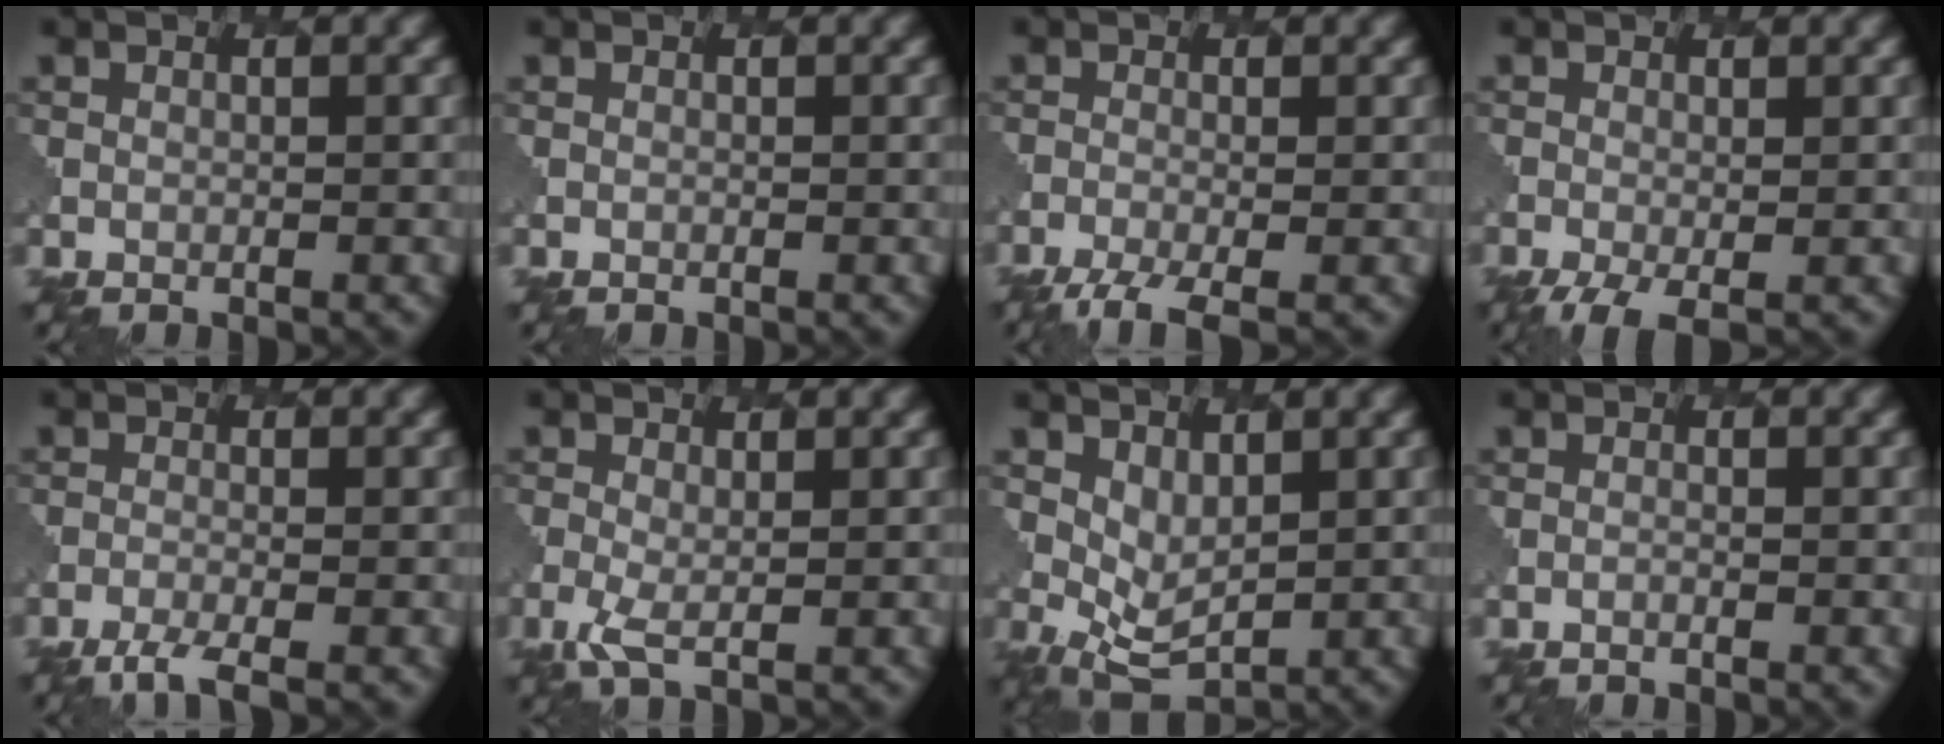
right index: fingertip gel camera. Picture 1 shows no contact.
{"total": 0.0}
{"total": 3.2, "force": [-2.2, 0.6, 2.2], "torque": [-0.038, -0.007, -0.050]}
{"total": 2.6, "force": [-1.4, 0.7, 2.1], "torque": [-0.041, -0.006, -0.028]}
{"total": 2.8, "force": [-2.0, 0.5, 1.8], "torque": [-0.033, -0.005, -0.048]}
{"total": 1.8, "force": [-0.5, 0.6, 1.7], "torque": [-0.044, -0.008, -0.011]}
{"total": 2.9, "force": [1.2, 1.5, 2.2], "torque": [-0.048, -0.010, 0.027]}
{"total": 0.5, "force": [-0.4, 0.1, 0.3], "torque": [0.000, -0.005, -0.017]}